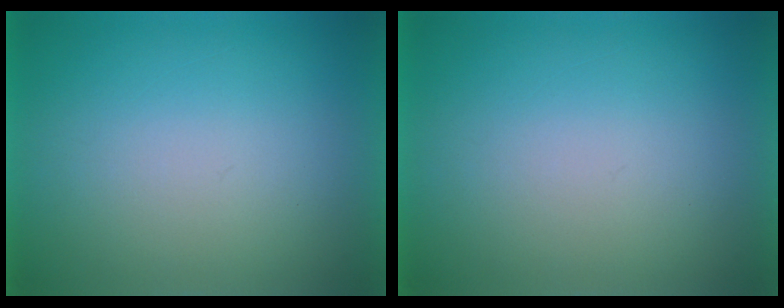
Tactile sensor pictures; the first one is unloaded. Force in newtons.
{"total": 0.0}